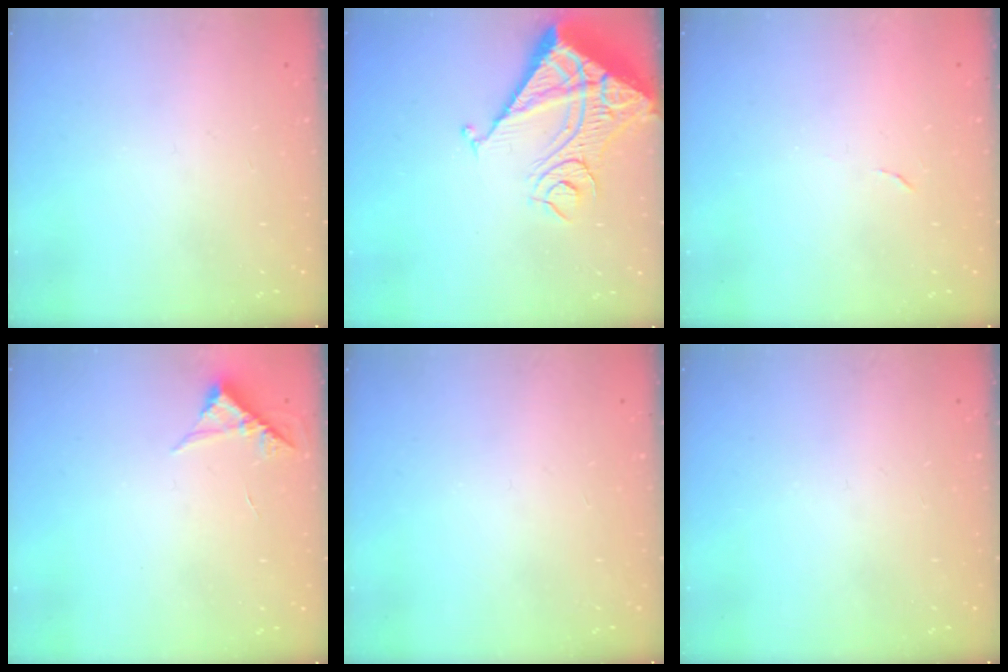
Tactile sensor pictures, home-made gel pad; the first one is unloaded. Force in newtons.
{"total": 16.7, "press": 16.6, "slide": 2.1}
{"total": 3.7, "press": 3.7, "slide": 0.2}
{"total": 4.6, "press": 4.6, "slide": 0.3}
{"total": 0.0}
{"total": 0.0}